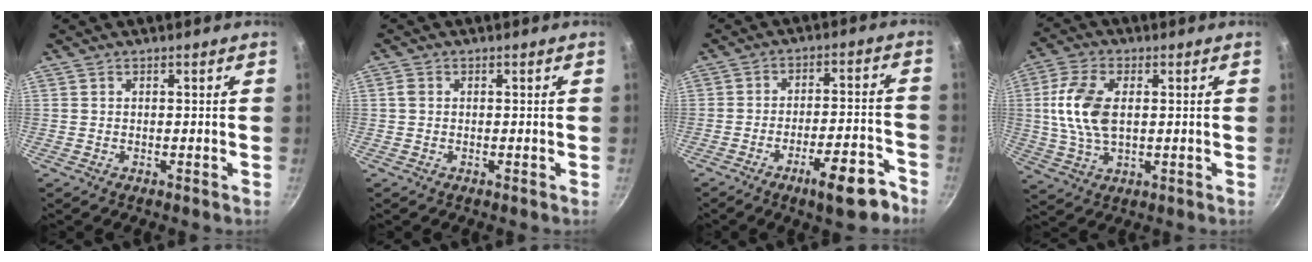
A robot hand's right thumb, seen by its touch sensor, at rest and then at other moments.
{"total": 1.4, "force": [0.2, 1.2, 0.8], "torque": [-0.013, 0.005, 0.000]}
{"total": 11.5, "force": [-7.3, 3.3, 8.3], "torque": [-0.097, 0.057, -0.098]}
{"total": 11.3, "force": [1.3, 6.4, 9.2], "torque": [-0.182, 0.007, 0.024]}